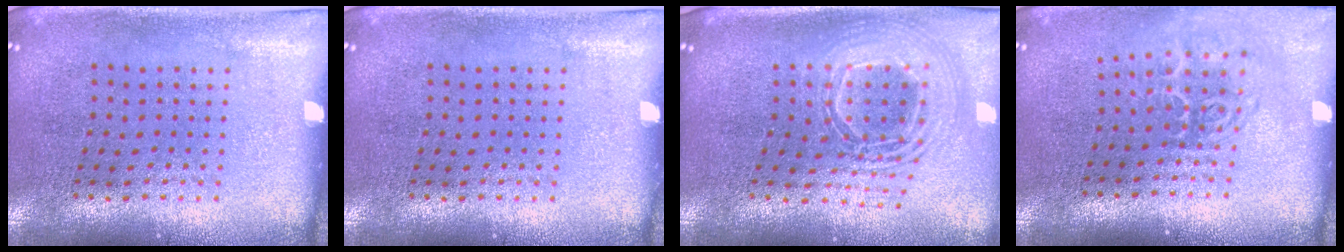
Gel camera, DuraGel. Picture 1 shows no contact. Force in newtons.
{"total": 0.0}
{"total": 2.5, "press": 1.9, "slide": 1.7}
{"total": 1.7, "press": 1.1, "slide": 1.3}